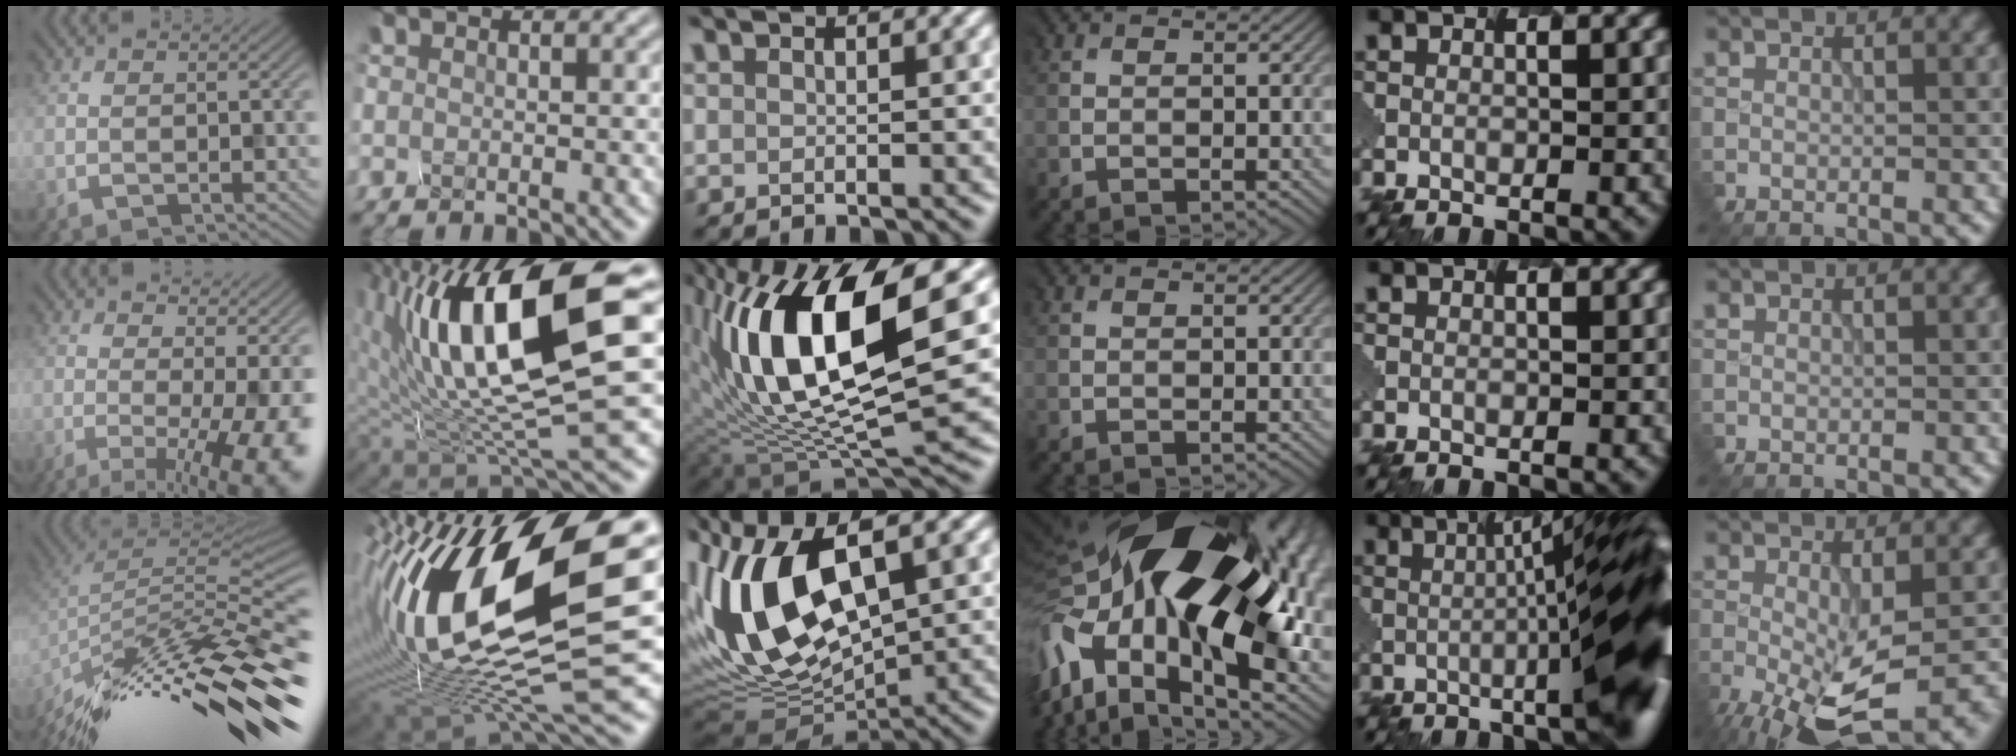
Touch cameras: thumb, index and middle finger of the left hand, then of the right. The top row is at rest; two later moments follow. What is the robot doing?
{"motion": "disassemble", "object": "hinged tin"}